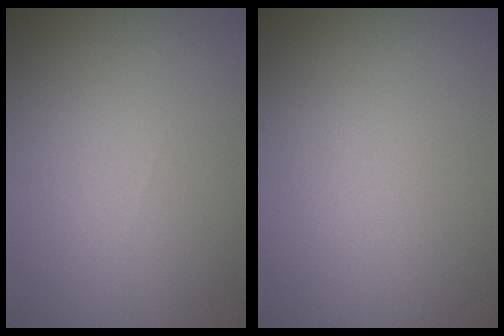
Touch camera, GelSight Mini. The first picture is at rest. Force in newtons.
{"total": 0.0}